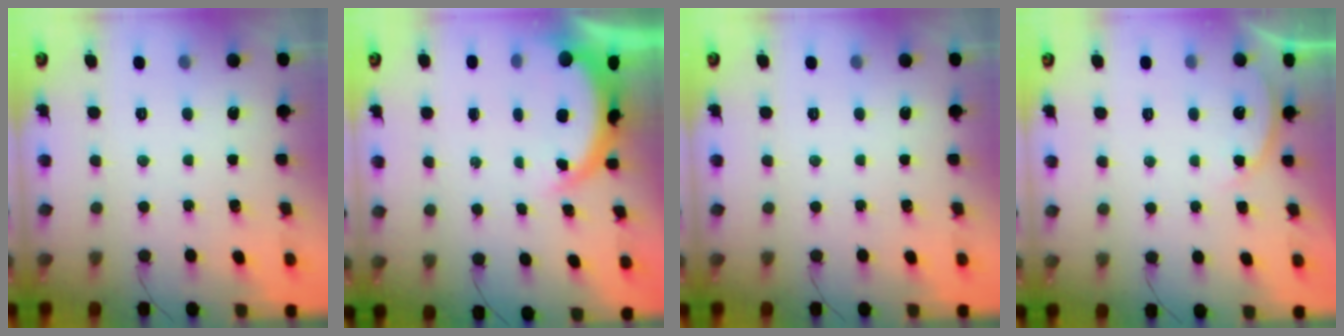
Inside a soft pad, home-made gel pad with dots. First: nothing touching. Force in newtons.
{"total": 4.9, "press": 4.7, "slide": 1.3}
{"total": 0.0}
{"total": 4.2, "press": 4.1, "slide": 0.7}